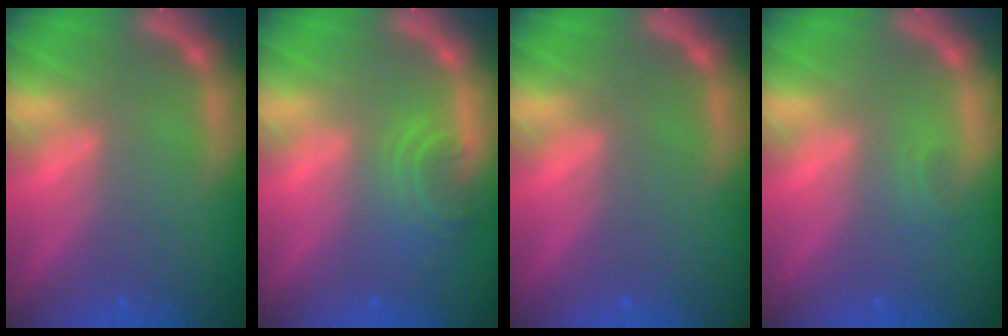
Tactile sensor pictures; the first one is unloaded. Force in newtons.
{"total": 3.5}
{"total": 0.0}
{"total": 0.9}